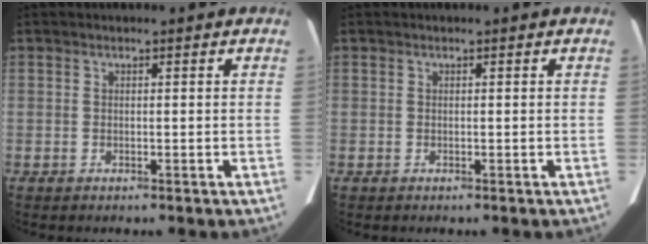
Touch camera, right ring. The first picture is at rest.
{"total": 0.0}